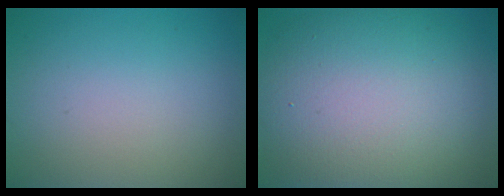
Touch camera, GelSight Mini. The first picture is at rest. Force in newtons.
{"total": 13.7, "press": 13.6, "slide": 1.5}